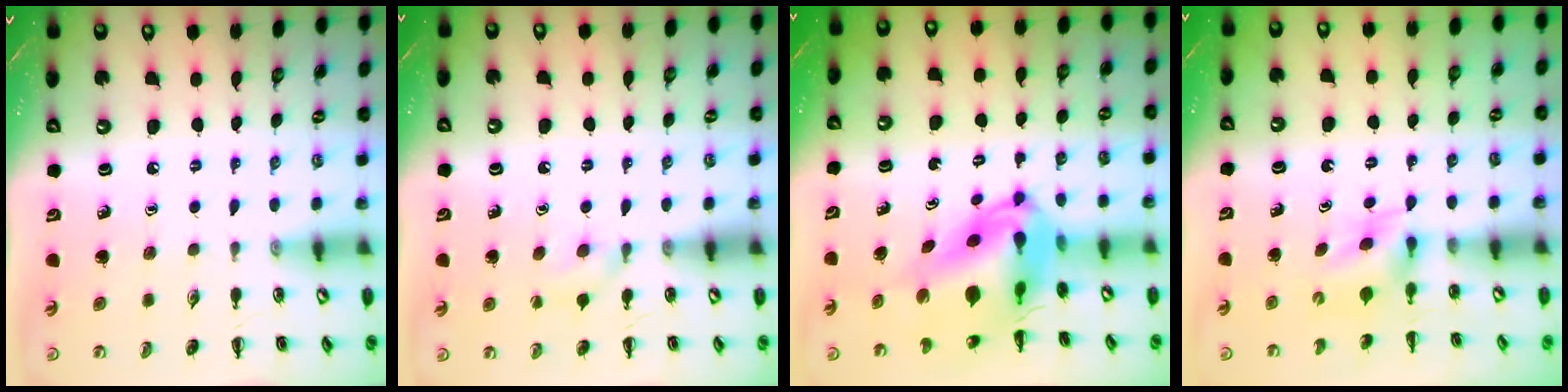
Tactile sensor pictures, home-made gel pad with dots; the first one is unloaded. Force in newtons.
{"total": 6.6, "press": 6.4, "slide": 1.7}
{"total": 9.6, "press": 9.1, "slide": 3.0}
{"total": 3.5, "press": 3.3, "slide": 1.2}